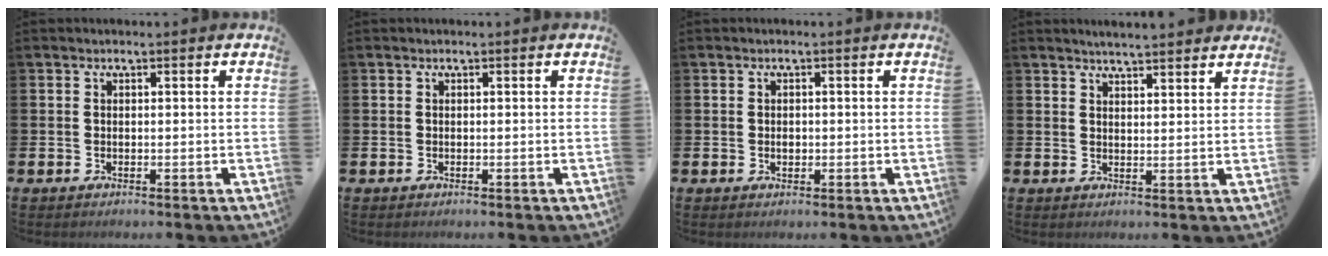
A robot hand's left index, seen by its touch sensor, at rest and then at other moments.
{"total": 0.0}
{"total": 0.9, "force": [-0.1, 0.7, 0.6], "torque": [-0.003, 0.002, -0.005]}
{"total": 3.4, "force": [3.4, -0.2, 0.3], "torque": [-0.014, -0.016, 0.062]}